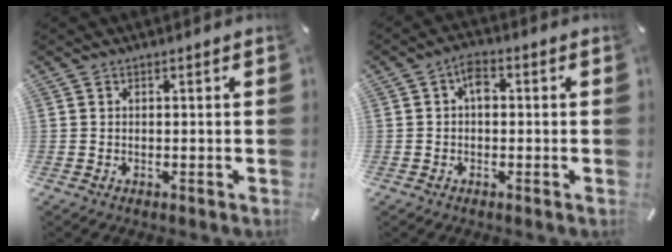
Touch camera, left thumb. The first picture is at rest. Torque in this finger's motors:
{"motor_torque": [0.87, 0.87, 0.63, -0.03, 0.25]}